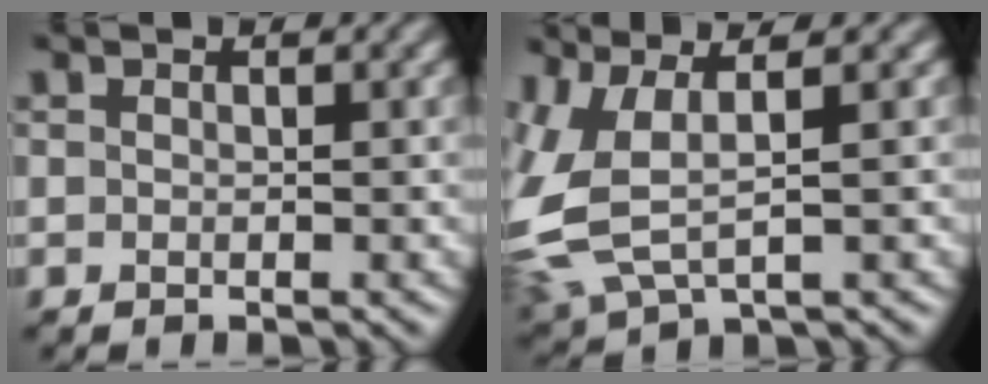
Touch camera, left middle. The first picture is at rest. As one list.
[{"total": 7.1, "force": [-0.3, 3.8, 6.0], "torque": [-0.166, -0.016, 0.004]}]